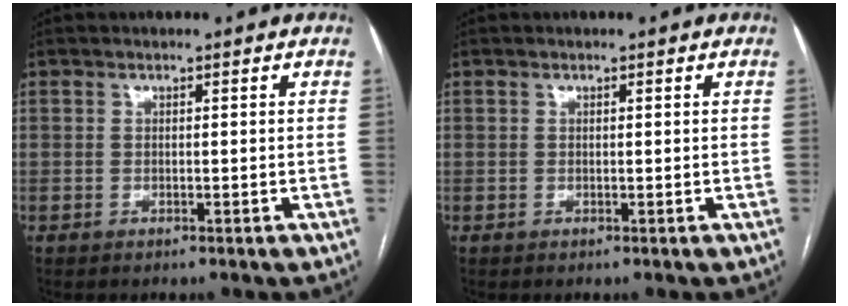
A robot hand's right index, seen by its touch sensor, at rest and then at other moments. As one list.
[{"total": 0.0}]